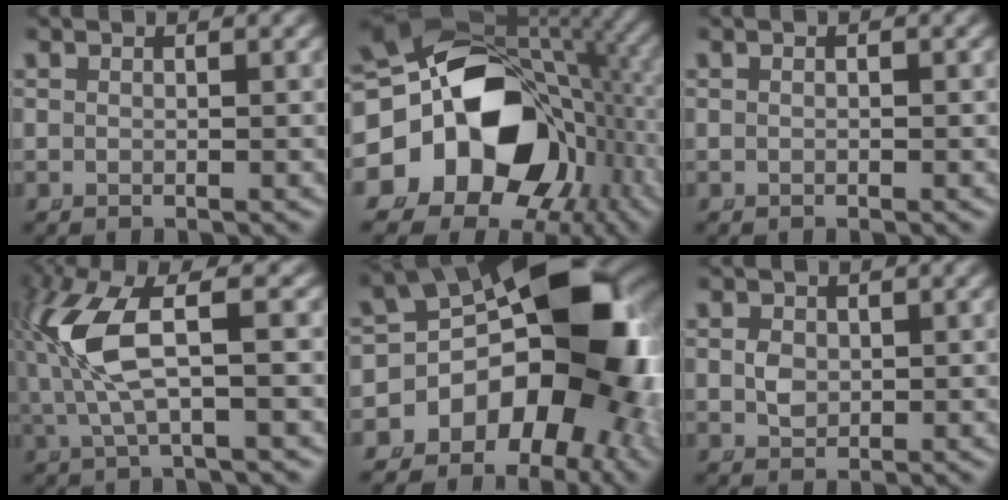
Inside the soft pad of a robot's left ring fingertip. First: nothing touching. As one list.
[{"total": 26.1, "force": [-4.5, 19.4, 17.0], "torque": [-0.297, -0.060, -0.055]}, {"total": 0.0}, {"total": 6.9, "force": [0.8, 2.8, 6.3], "torque": [-0.142, 0.007, 0.016]}, {"total": 24.2, "force": [-0.5, 16.8, 17.3], "torque": [-0.292, -0.062, 0.005]}, {"total": 1.3, "force": [-0.1, 1.0, 0.9], "torque": [-0.018, -0.010, 0.007]}]